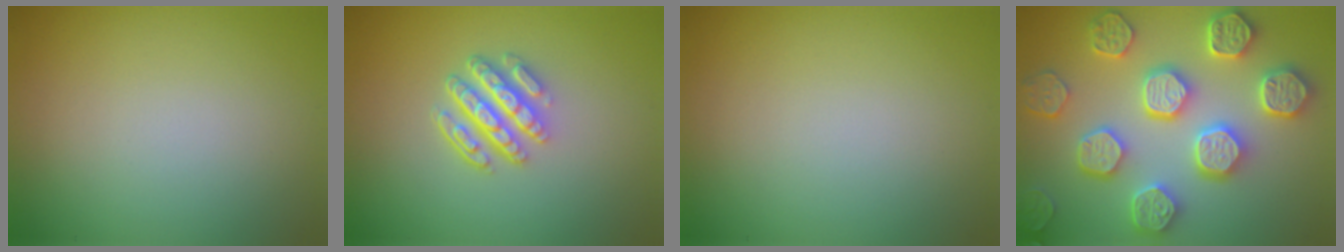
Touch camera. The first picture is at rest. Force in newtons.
{"total": 4.6, "press": 3.4, "slide": 3.1}
{"total": 0.0}
{"total": 7.2, "press": 6.5, "slide": 3.1}